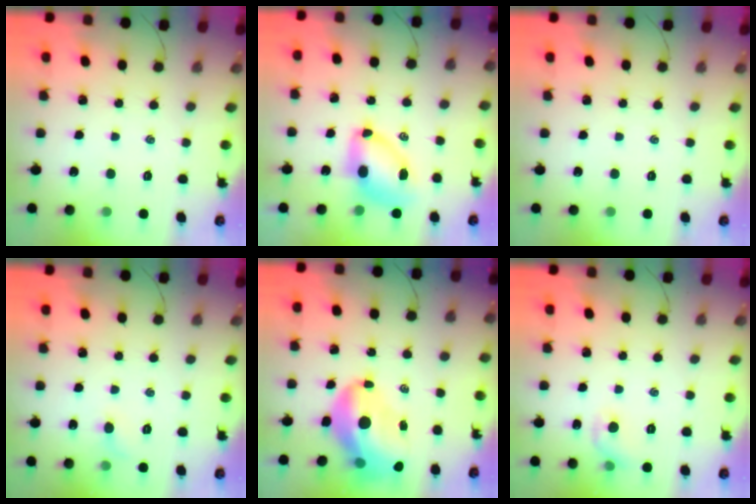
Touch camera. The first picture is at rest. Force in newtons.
{"total": 8.5, "press": 8.4, "slide": 1.6}
{"total": 0.0}
{"total": 3.9, "press": 3.6, "slide": 1.4}
{"total": 14.2, "press": 13.7, "slide": 4.0}
{"total": 6.5, "press": 6.4, "slide": 1.3}